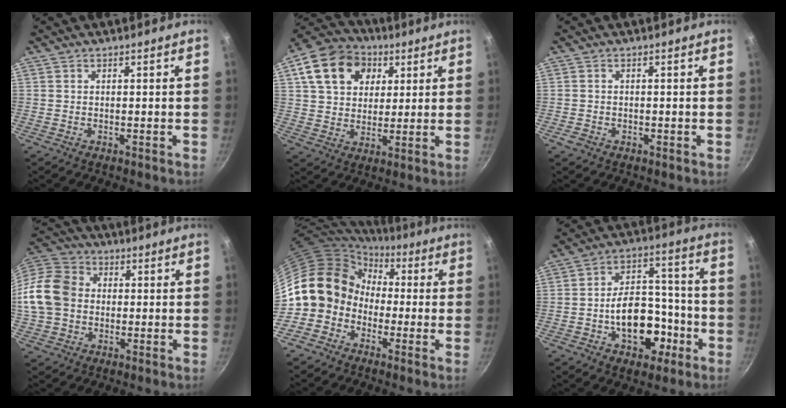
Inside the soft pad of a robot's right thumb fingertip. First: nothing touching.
{"total": 15.9, "force": [5.9, 12.1, 8.5], "torque": [-0.127, 0.008, 0.091]}
{"total": 1.5, "force": [-0.7, 1.1, 0.7], "torque": [-0.013, 0.001, -0.011]}
{"total": 14.2, "force": [-0.3, 11.6, 8.2], "torque": [-0.138, 0.027, -0.022]}
{"total": 12.2, "force": [-0.8, 10.8, 5.6], "torque": [-0.055, 0.036, -0.030]}
{"total": 15.3, "force": [-5.1, 10.0, 10.4], "torque": [-0.114, 0.055, -0.070]}